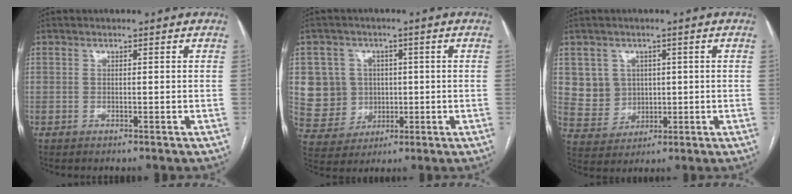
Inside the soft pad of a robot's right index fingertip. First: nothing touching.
{"total": 8.2, "force": [1.0, 8.1, 1.3], "torque": [-0.039, 0.020, 0.029]}
{"total": 5.8, "force": [1.5, 5.5, 0.9], "torque": [-0.021, 0.018, 0.037]}